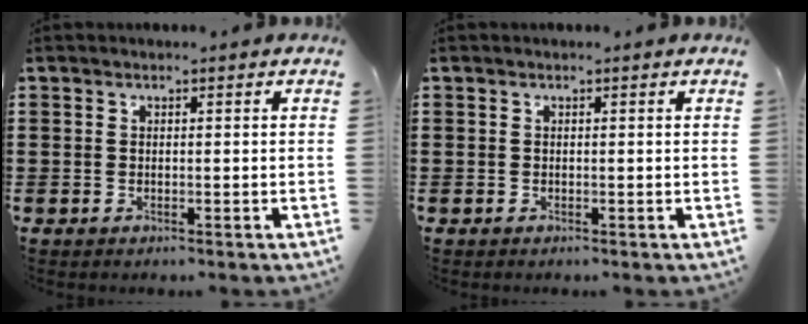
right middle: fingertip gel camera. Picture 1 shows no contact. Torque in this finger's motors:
{"motor_torque": [-0.07, -0.04, 0.00, 0.00]}